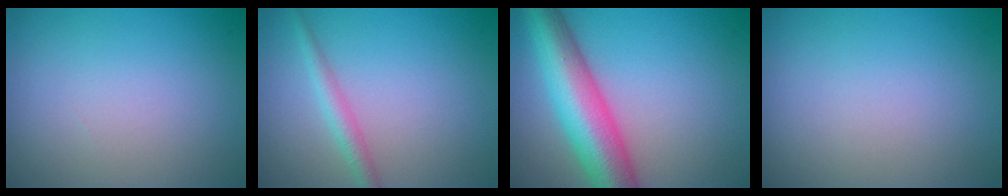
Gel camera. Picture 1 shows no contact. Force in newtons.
{"total": 2.0, "press": 2.0, "slide": 0.1}
{"total": 9.3, "press": 9.3, "slide": 0.3}
{"total": 0.0}